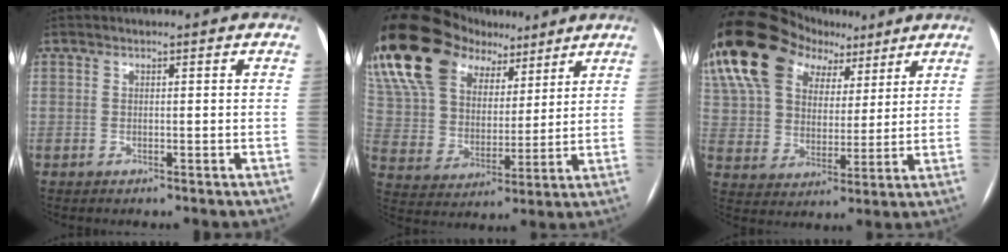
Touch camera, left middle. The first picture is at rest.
{"total": 25.9, "force": [16.6, 15.0, 13.2], "torque": [-0.308, 0.084, 0.298]}
{"total": 25.0, "force": [14.6, 15.7, 12.8], "torque": [-0.296, 0.096, 0.264]}